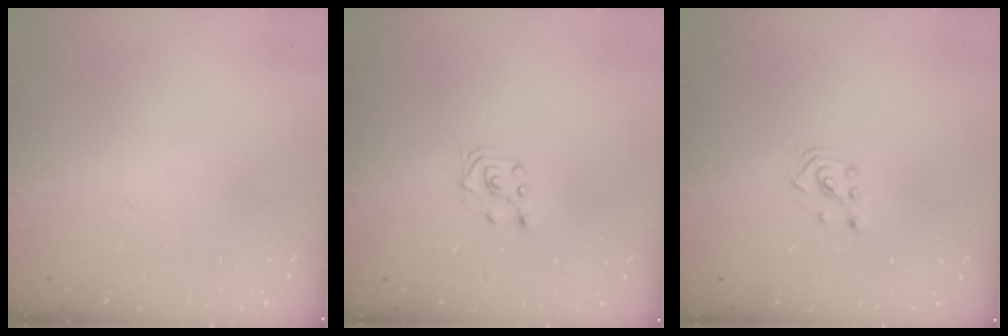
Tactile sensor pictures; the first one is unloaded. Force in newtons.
{"total": 2.3, "press": 2.2, "slide": 0.6}
{"total": 2.1, "press": 2.1, "slide": 0.3}